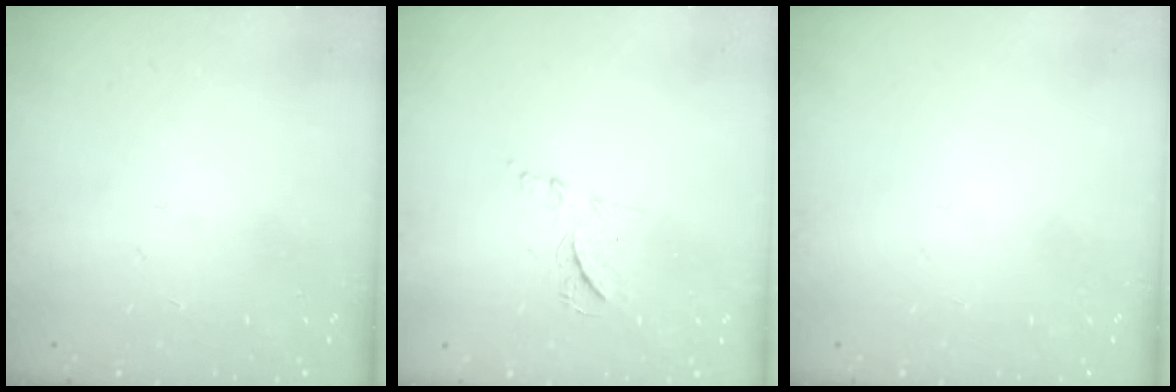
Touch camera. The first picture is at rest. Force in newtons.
{"total": 7.6, "press": 7.6, "slide": 0.6}
{"total": 0.0}